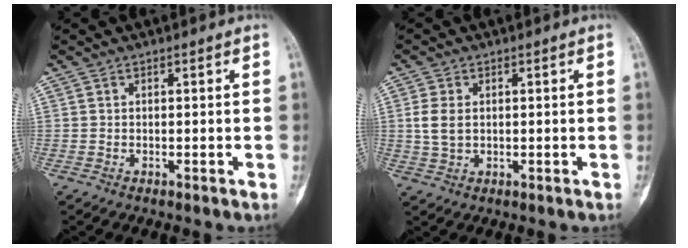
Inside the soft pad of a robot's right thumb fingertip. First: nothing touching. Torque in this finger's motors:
{"motor_torque": [0.36, 0.42, 0.29, -0.13, 0.09]}